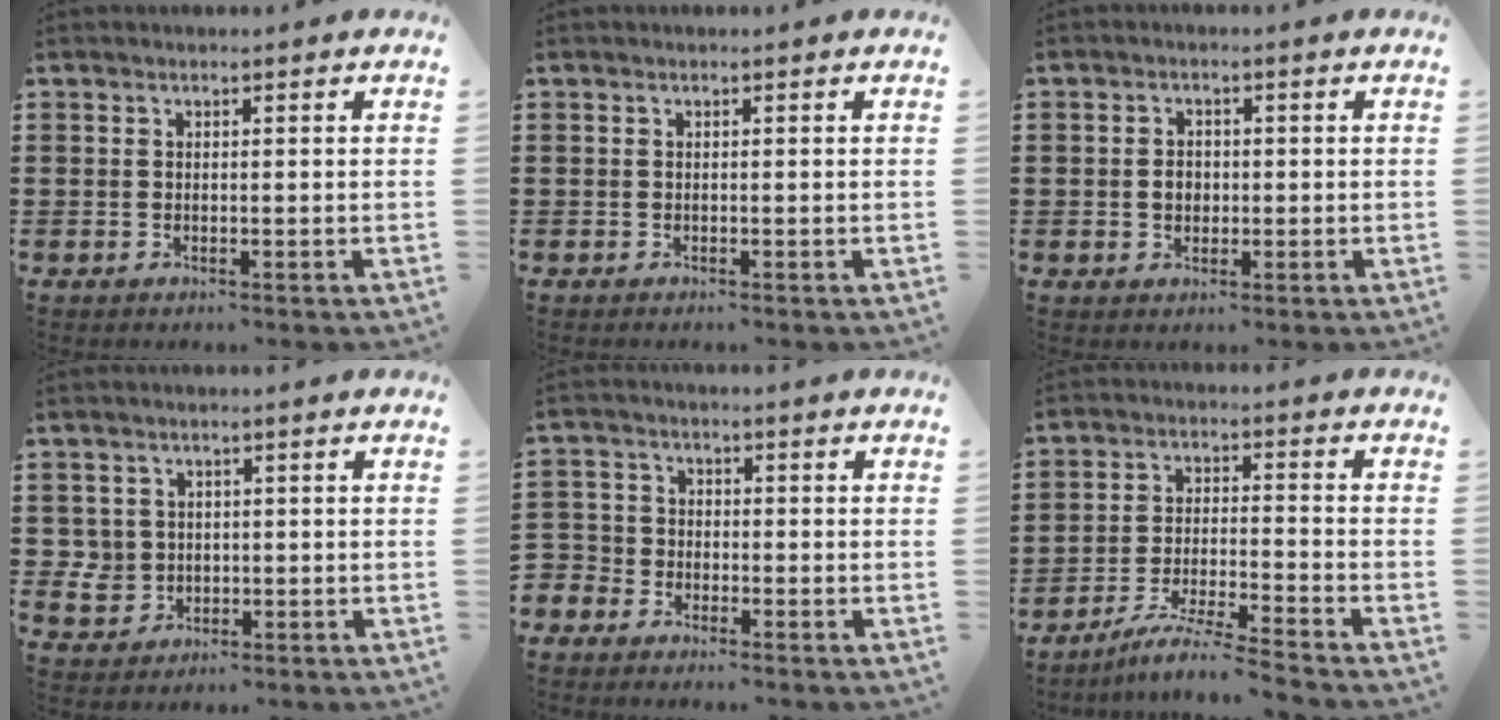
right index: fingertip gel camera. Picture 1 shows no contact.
{"total": 0.0}
{"total": 2.3, "force": [-0.3, 1.9, 1.3], "torque": [-0.029, 0.006, -0.007]}
{"total": 3.1, "force": [0.0, 3.0, 0.8], "torque": [-0.037, 0.004, -0.005]}
{"total": 3.1, "force": [-2.6, 1.7, -0.2], "torque": [-0.017, 0.000, -0.062]}
{"total": 6.1, "force": [-5.5, -0.6, 2.5], "torque": [-0.055, -0.016, -0.107]}